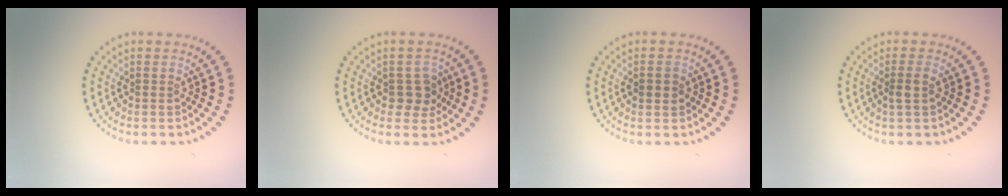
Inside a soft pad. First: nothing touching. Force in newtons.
{"total": 2.3, "press": 2.1, "slide": 0.9}
{"total": 1.1, "press": 1.1, "slide": 0.2}
{"total": 1.5, "press": 1.2, "slide": 0.8}